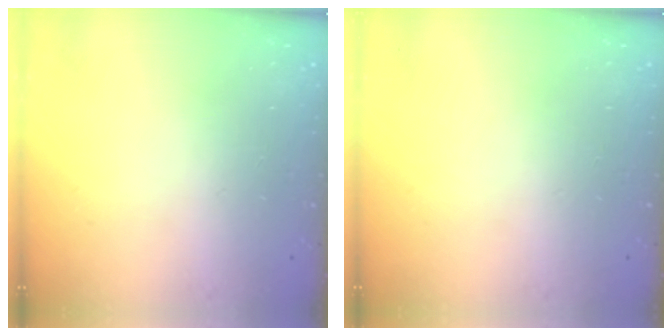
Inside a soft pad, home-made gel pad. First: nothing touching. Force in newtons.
{"total": 0.0}